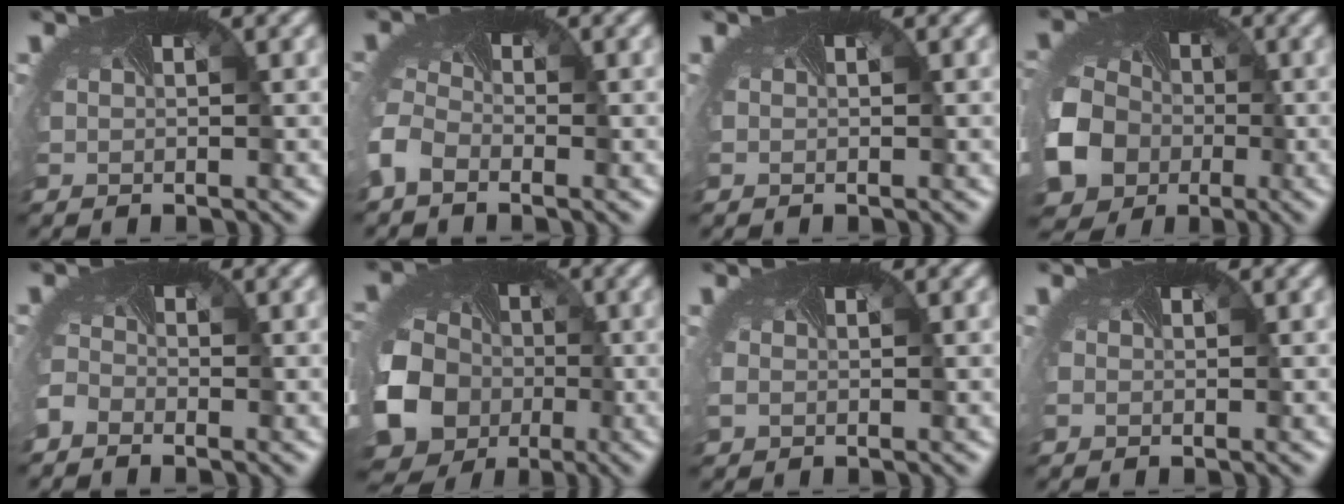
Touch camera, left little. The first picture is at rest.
{"total": 3.7, "force": [-2.2, 2.3, 1.9], "torque": [-0.056, -0.005, -0.053]}
{"total": 0.0}
{"total": 11.2, "force": [-2.6, 9.2, 5.8], "torque": [-0.149, -0.038, -0.029]}
{"total": 2.0, "force": [-1.8, 0.9, 0.2], "torque": [-0.017, -0.011, -0.040]}
{"total": 14.7, "force": [-3.5, 12.3, 7.2], "torque": [-0.173, -0.044, -0.059]}
{"total": 1.5, "force": [-0.3, 1.3, 0.7], "torque": [-0.026, 0.001, -0.001]}
{"total": 0.8, "force": [-0.3, 0.7, 0.3], "torque": [-0.005, 0.000, -0.001]}